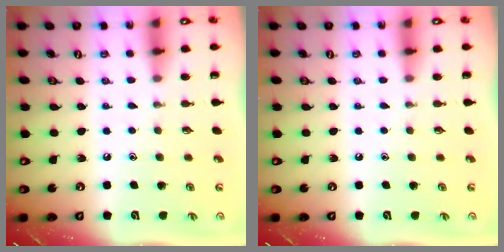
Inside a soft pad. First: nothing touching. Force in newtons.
{"total": 0.0}